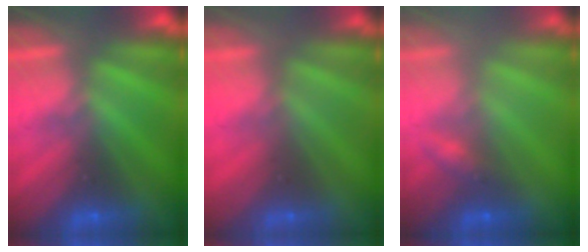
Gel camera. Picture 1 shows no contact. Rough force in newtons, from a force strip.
{"total": 2.8}
{"total": 2.4}